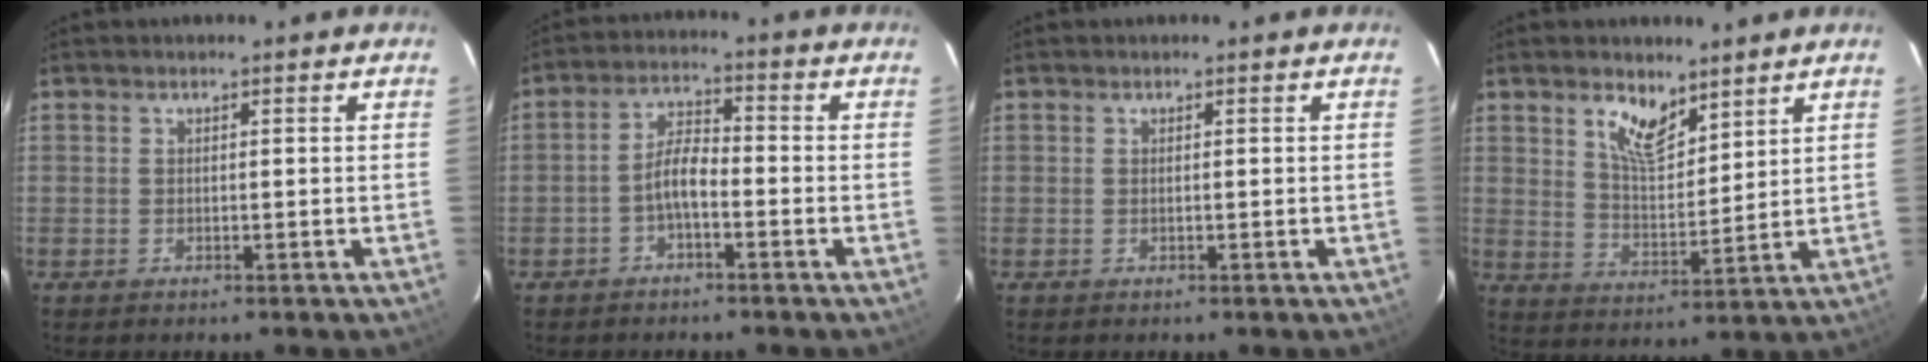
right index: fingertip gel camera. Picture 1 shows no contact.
{"total": 4.7, "force": [-2.3, 1.5, 3.8], "torque": [-0.078, 0.016, -0.043]}
{"total": 0.0}
{"total": 8.0, "force": [5.4, 3.5, 4.8], "torque": [-0.080, 0.002, 0.103]}